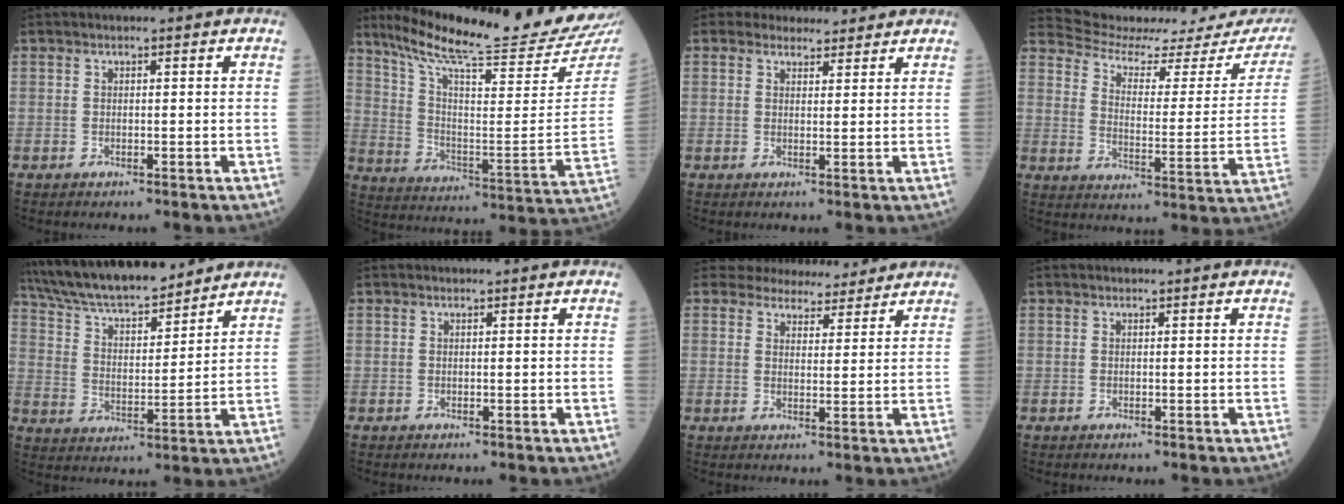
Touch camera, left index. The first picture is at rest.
{"total": 24.6, "force": [22.1, -0.1, 10.8], "torque": [-0.181, -0.095, 0.310]}
{"total": 5.2, "force": [4.8, 2.1, 0.3], "torque": [0.005, 0.009, 0.057]}
{"total": 21.1, "force": [20.4, 2.1, 5.1], "torque": [-0.081, -0.084, 0.256]}
{"total": 17.9, "force": [16.0, 3.3, 7.2], "torque": [-0.132, 0.022, 0.272]}
{"total": 0.0}
{"total": 8.3, "force": [7.8, 2.5, 1.2], "torque": [-0.006, 0.002, 0.097]}
{"total": 0.0}